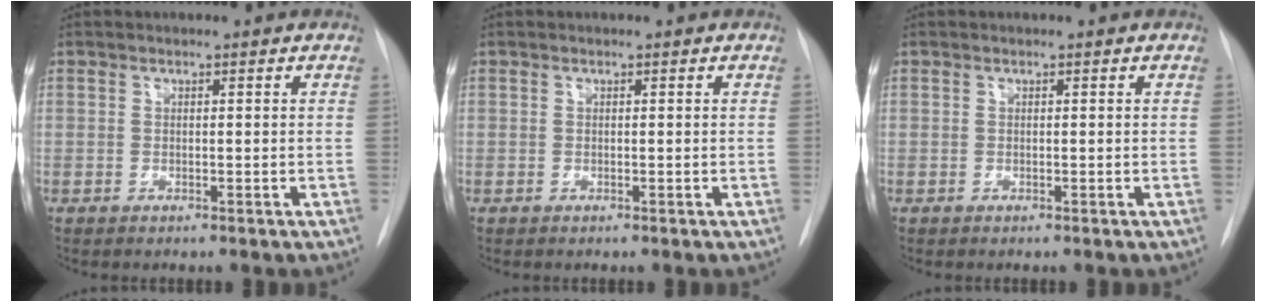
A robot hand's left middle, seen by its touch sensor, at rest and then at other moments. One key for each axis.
{"total": 0.0}
{"total": 0.0}